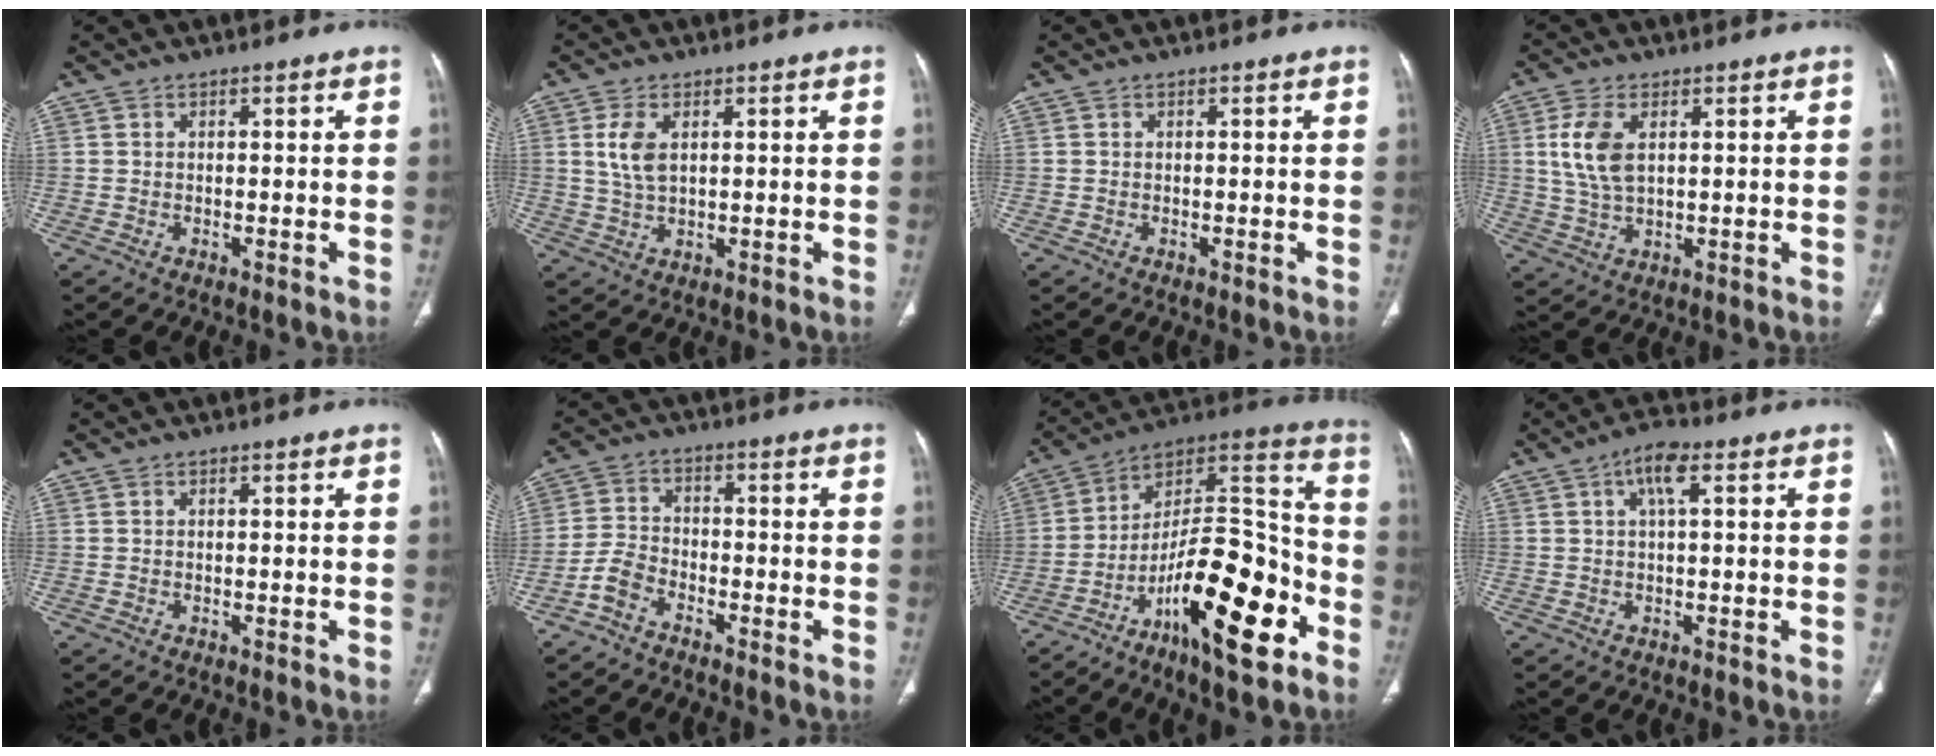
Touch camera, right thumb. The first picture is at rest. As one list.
[{"total": 5.4, "force": [1.4, 2.9, 4.3], "torque": [-0.093, -0.002, 0.031]}, {"total": 0.0}, {"total": 8.1, "force": [2.0, 4.4, 6.5], "torque": [-0.142, -0.002, 0.043]}, {"total": 0.0}, {"total": 4.6, "force": [-3.3, 2.4, 2.0], "torque": [-0.043, 0.023, -0.073]}, {"total": 24.0, "force": [-11.4, 7.9, 19.6], "torque": [-0.311, 0.075, -0.186]}, {"total": 5.0, "force": [1.5, 1.6, 4.4], "torque": [-0.081, 0.007, 0.021]}]